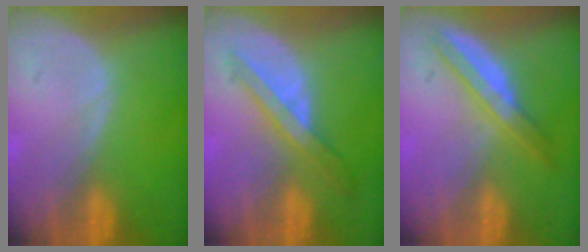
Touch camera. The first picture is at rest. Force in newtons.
{"total": 5.8, "press": 5.5, "slide": 1.9}
{"total": 5.1, "press": 4.8, "slide": 1.7}